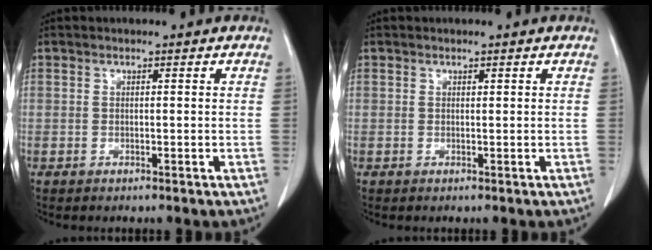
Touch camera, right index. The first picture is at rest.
{"total": 0.0}